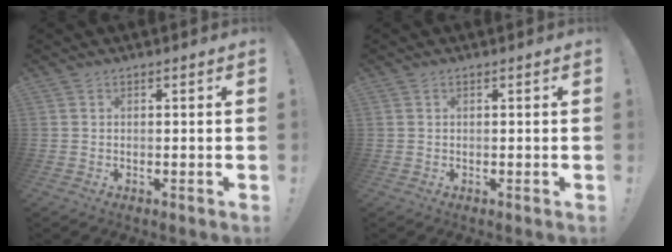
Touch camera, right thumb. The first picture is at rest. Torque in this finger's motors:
{"motor_torque": [0.07, 0.06, 0.01, 0.02, 0.04]}